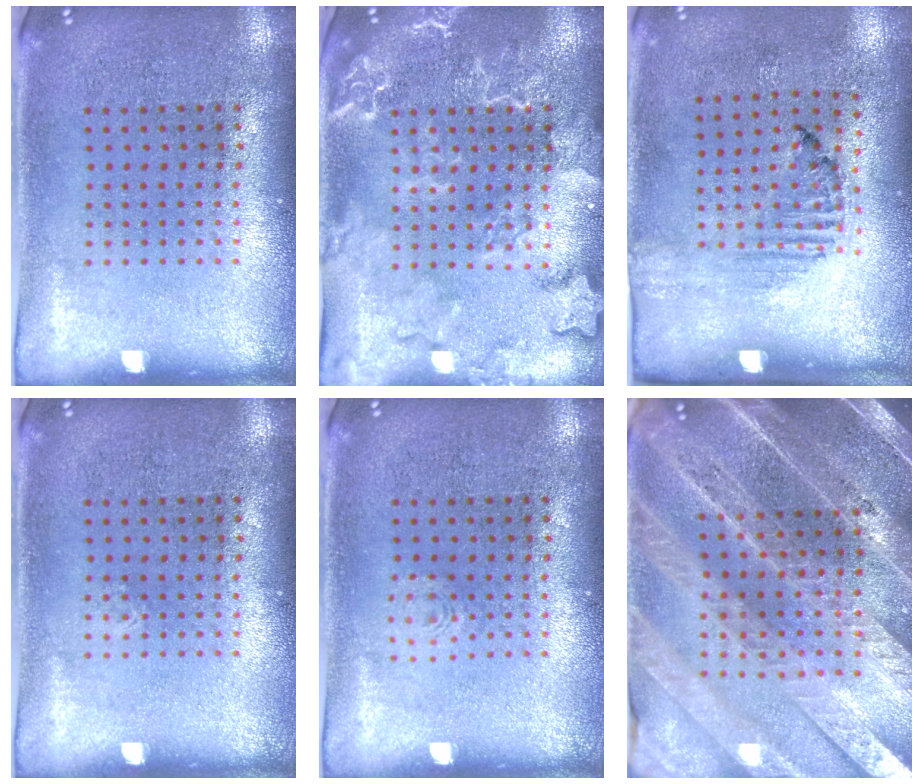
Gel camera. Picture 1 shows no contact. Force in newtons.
{"total": 2.5, "press": 2.4, "slide": 0.4}
{"total": 1.5, "press": 1.2, "slide": 0.8}
{"total": 0.0}
{"total": 0.8, "press": 0.8, "slide": 0.1}
{"total": 5.0, "press": 4.3, "slide": 2.4}